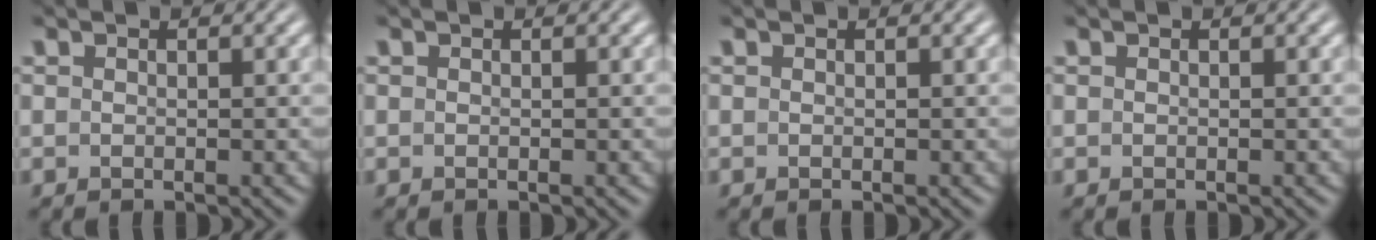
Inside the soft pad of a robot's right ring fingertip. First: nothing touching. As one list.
[{"total": 0.0}, {"total": 0.0}, {"total": 0.0}]